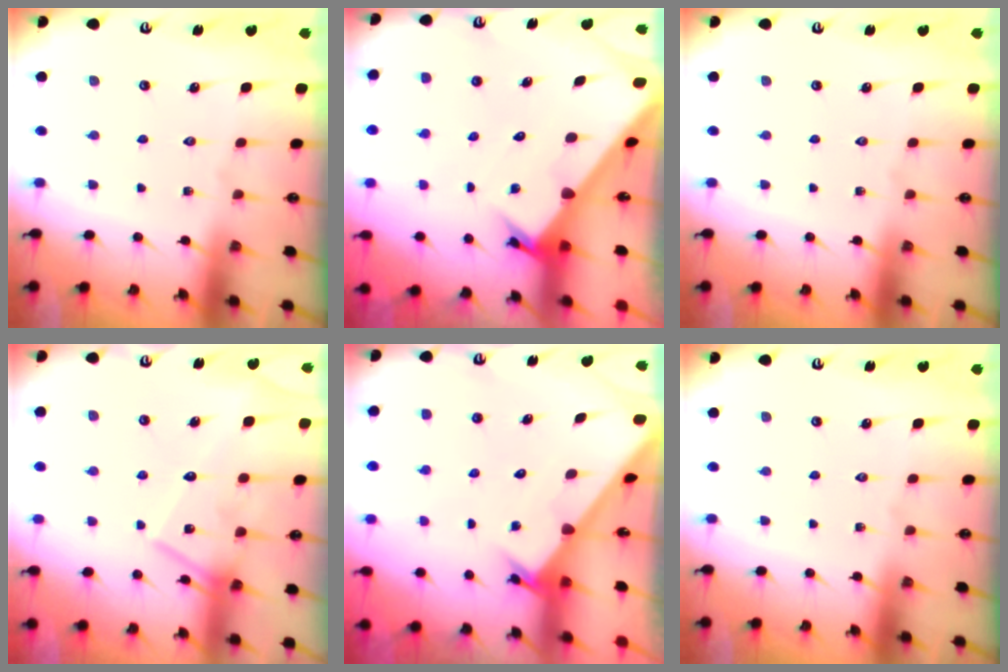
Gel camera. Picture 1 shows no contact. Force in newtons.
{"total": 3.6, "press": 3.5, "slide": 0.3}
{"total": 0.0}
{"total": 12.9, "press": 12.8, "slide": 0.9}
{"total": 2.5, "press": 2.5, "slide": 0.2}
{"total": 0.0}